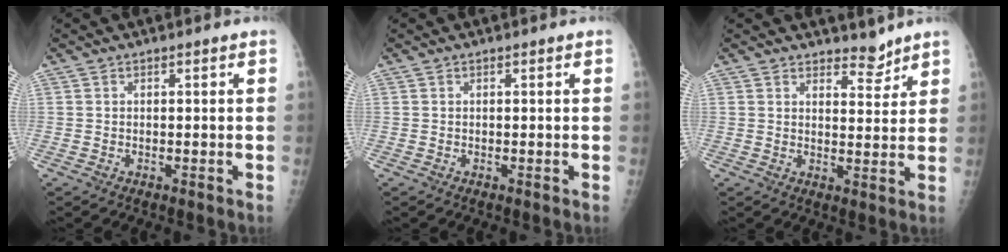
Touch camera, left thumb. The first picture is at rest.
{"total": 0.0}
{"total": 3.9, "force": [3.4, 1.5, 1.0], "torque": [0.006, -0.029, 0.052]}